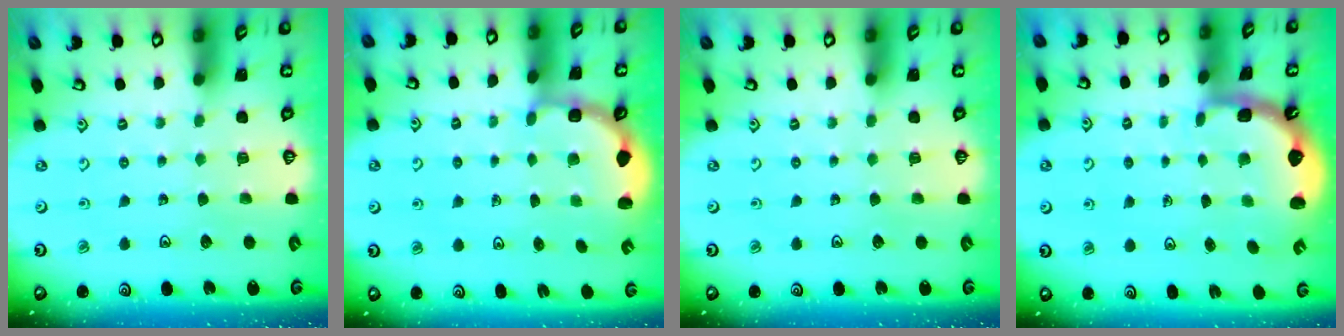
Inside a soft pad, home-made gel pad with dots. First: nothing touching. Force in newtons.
{"total": 3.0, "press": 2.3, "slide": 1.8}
{"total": 0.0}
{"total": 2.4, "press": 1.5, "slide": 1.9}